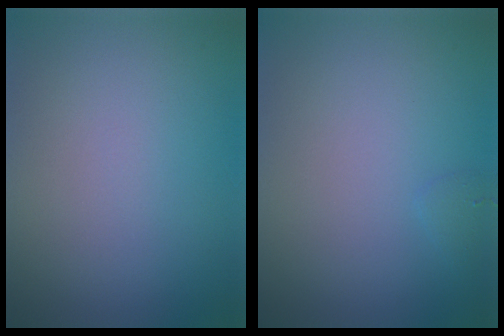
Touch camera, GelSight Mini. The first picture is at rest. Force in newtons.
{"total": 0.6, "press": 0.6, "slide": 0.1}